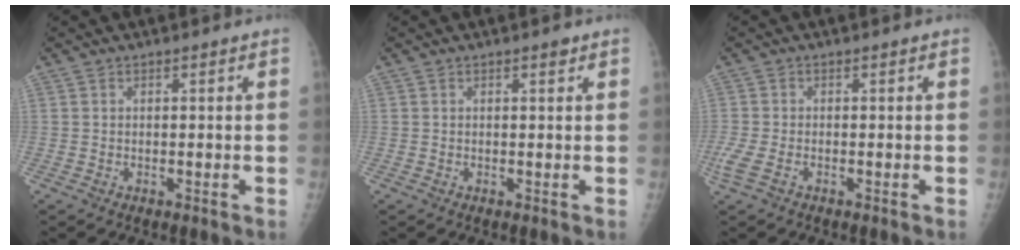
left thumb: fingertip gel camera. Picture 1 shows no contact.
{"total": 0.8, "force": [0.5, 0.3, 0.5], "torque": [-0.006, -0.002, 0.007]}
{"total": 4.0, "force": [-1.7, 2.2, 2.9], "torque": [-0.088, -0.003, -0.031]}